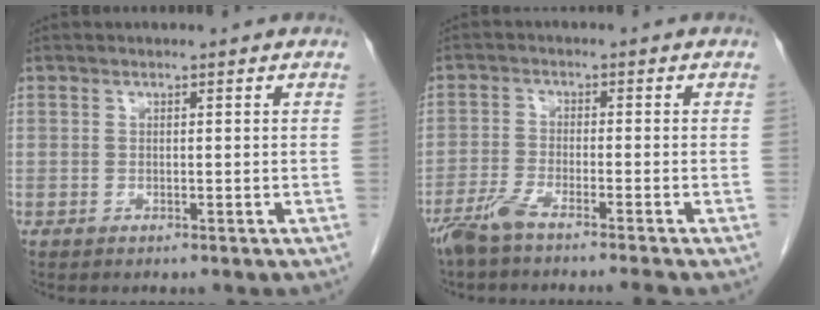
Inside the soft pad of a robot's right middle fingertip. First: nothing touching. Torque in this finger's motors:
{"motor_torque": [0.82, -0.87, 0.29, 0.08]}